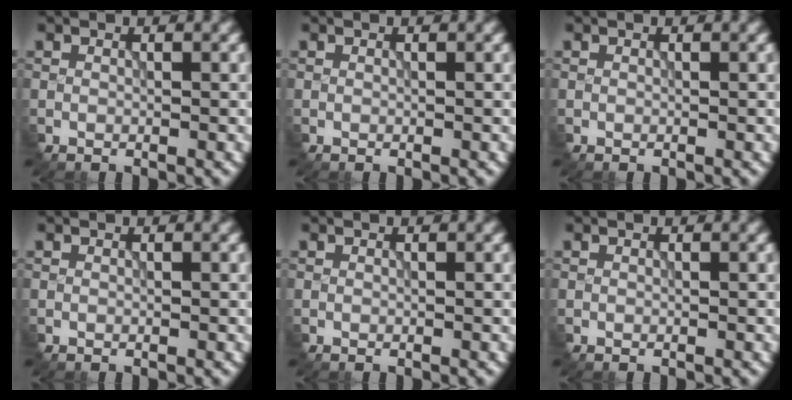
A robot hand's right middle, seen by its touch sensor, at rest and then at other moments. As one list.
[{"total": 0.0}, {"total": 0.0}, {"total": 0.0}, {"total": 0.0}, {"total": 0.0}]